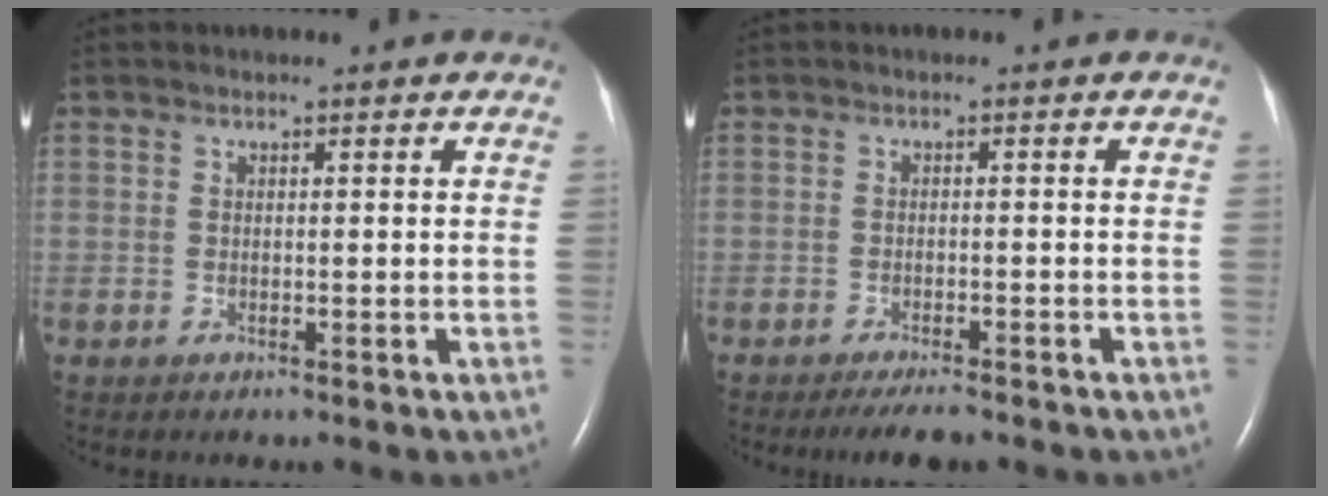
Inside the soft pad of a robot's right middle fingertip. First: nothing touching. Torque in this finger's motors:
{"motor_torque": [0.01, 0.00, 0.02, 0.01]}